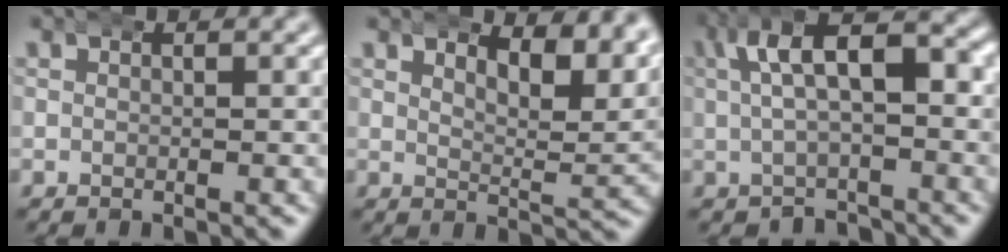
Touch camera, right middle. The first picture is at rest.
{"total": 6.8, "force": [4.5, 2.0, 4.7], "torque": [-0.054, 0.002, 0.068]}
{"total": 7.5, "force": [0.0, 4.4, 6.1], "torque": [-0.084, 0.006, -0.006]}